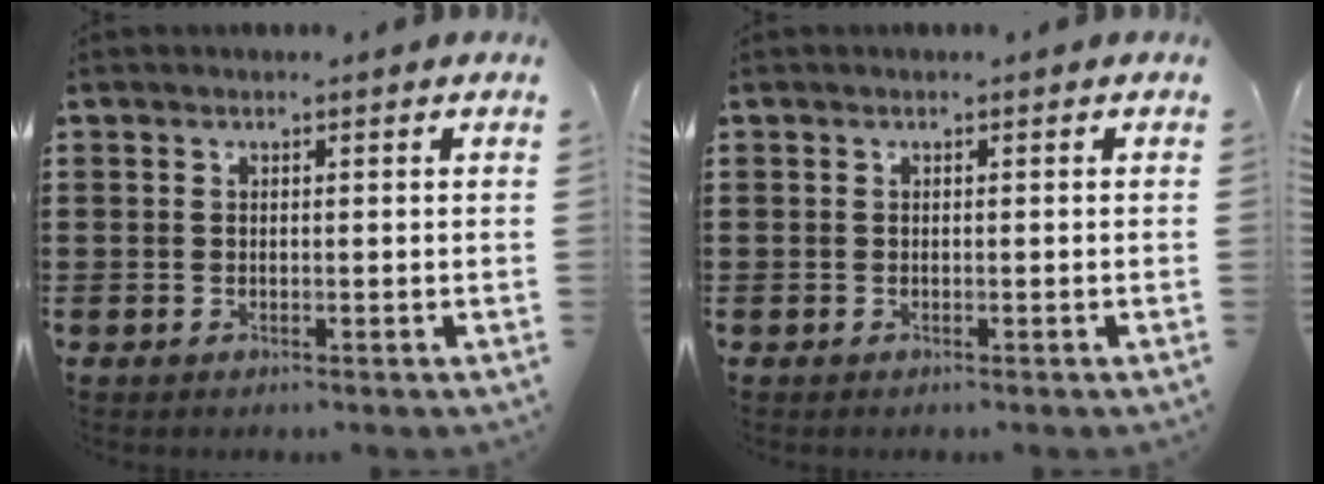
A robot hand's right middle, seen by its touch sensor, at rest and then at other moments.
{"total": 0.0}